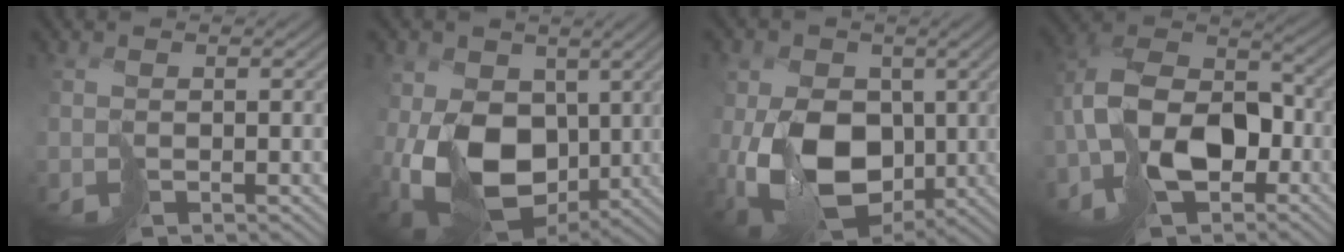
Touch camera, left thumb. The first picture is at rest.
{"total": 13.4, "force": [-0.2, 9.4, 9.5], "torque": [-0.203, -0.015, 0.000]}
{"total": 12.8, "force": [-1.0, 9.2, 8.9], "torque": [-0.162, -0.008, -0.012]}
{"total": 10.9, "force": [-3.9, 7.0, 7.4], "torque": [-0.137, 0.010, -0.085]}